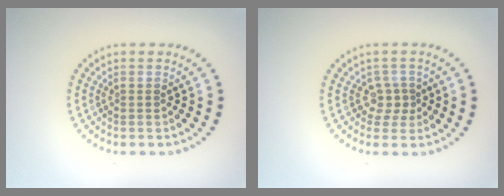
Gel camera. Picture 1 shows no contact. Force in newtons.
{"total": 1.7, "press": 1.2, "slide": 1.2}